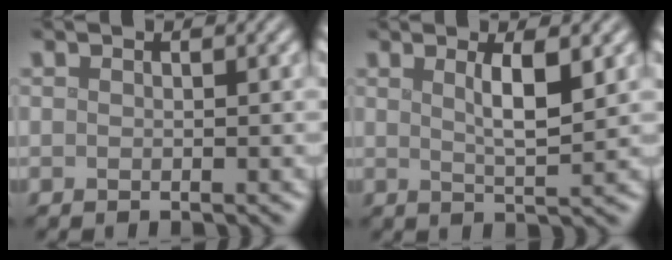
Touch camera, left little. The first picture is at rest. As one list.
[{"total": 3.4, "force": [1.2, 0.8, 3.1], "torque": [-0.044, -0.002, 0.020]}]